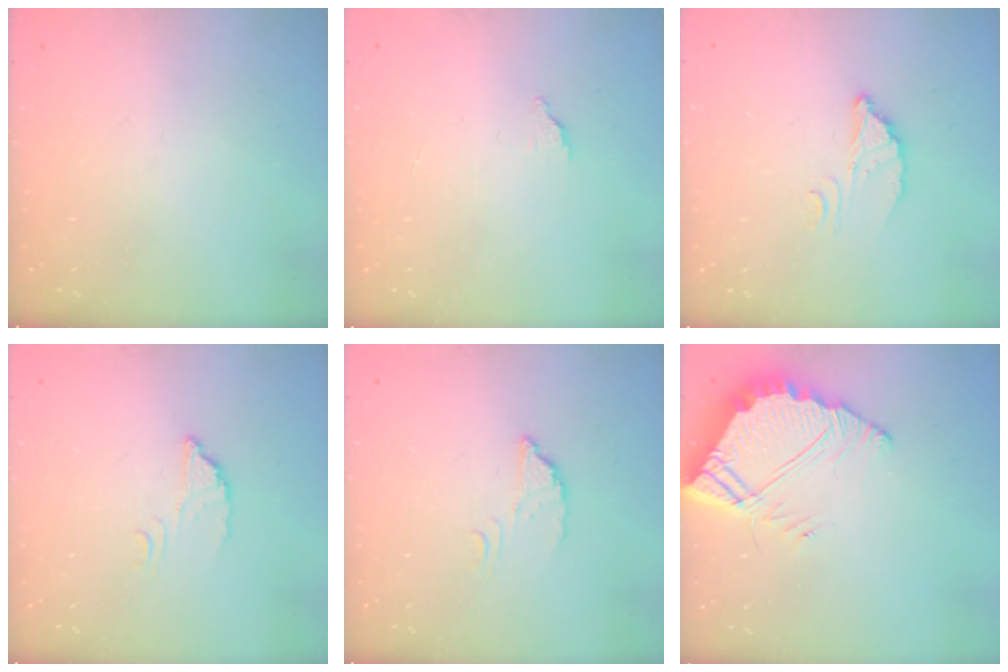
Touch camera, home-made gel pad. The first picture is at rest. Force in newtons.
{"total": 1.5, "press": 1.5, "slide": 0.1}
{"total": 3.7, "press": 3.7, "slide": 0.3}
{"total": 2.7, "press": 2.7, "slide": 0.2}
{"total": 2.7, "press": 2.7, "slide": 0.2}
{"total": 9.2, "press": 9.1, "slide": 0.7}